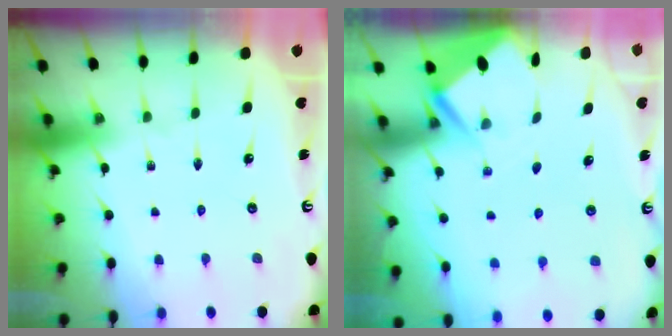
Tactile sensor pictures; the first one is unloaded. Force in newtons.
{"total": 2.9, "press": 2.9, "slide": 0.3}